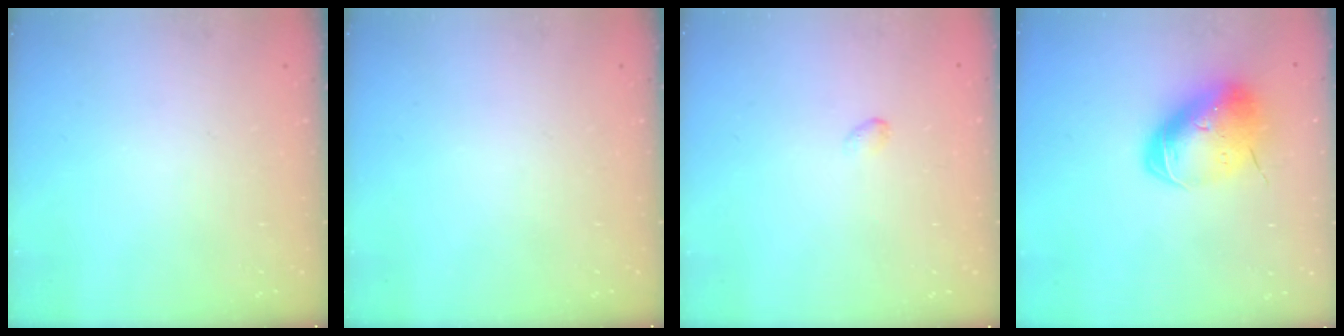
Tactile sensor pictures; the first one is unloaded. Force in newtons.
{"total": 0.0}
{"total": 2.6, "press": 2.5, "slide": 0.5}
{"total": 13.6, "press": 13.4, "slide": 2.3}